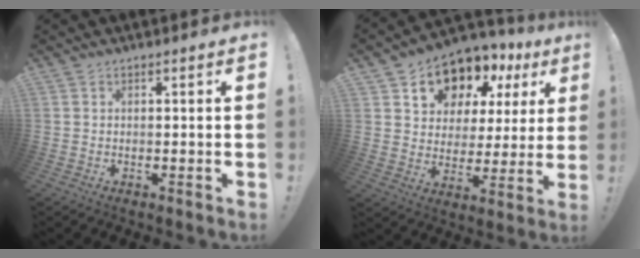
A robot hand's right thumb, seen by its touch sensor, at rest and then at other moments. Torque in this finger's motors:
{"motor_torque": [0.94, 3.42, 0.45, -0.10, 0.03]}